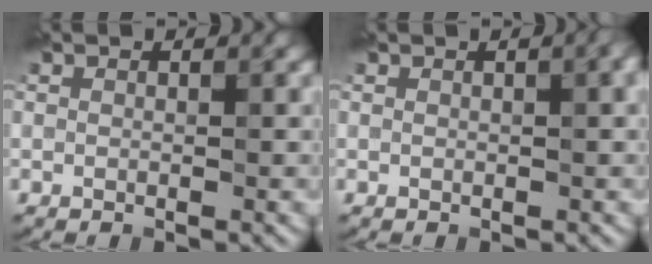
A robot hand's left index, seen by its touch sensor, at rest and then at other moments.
{"total": 2.1, "force": [0.5, 0.7, 1.9], "torque": [-0.015, 0.009, 0.006]}